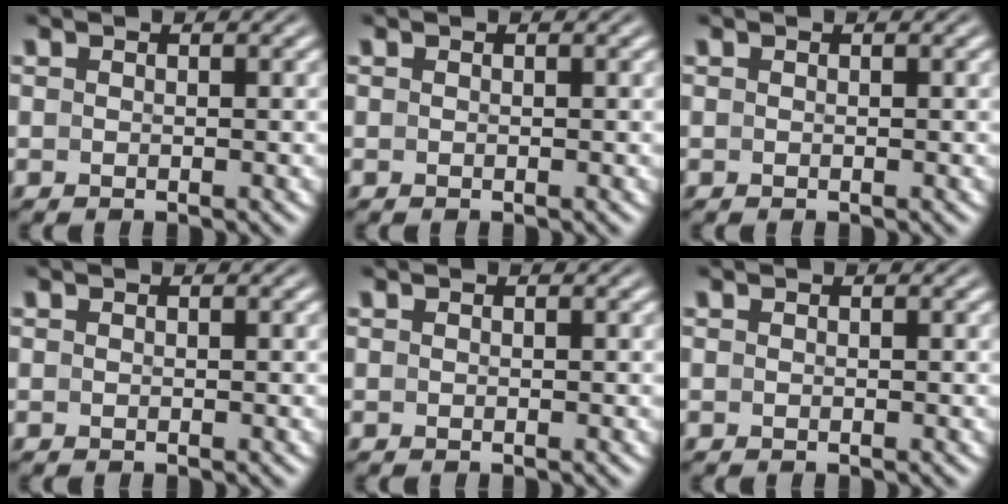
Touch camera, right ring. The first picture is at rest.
{"total": 0.0}
{"total": 0.0}
{"total": 0.0}
{"total": 0.0}
{"total": 0.0}